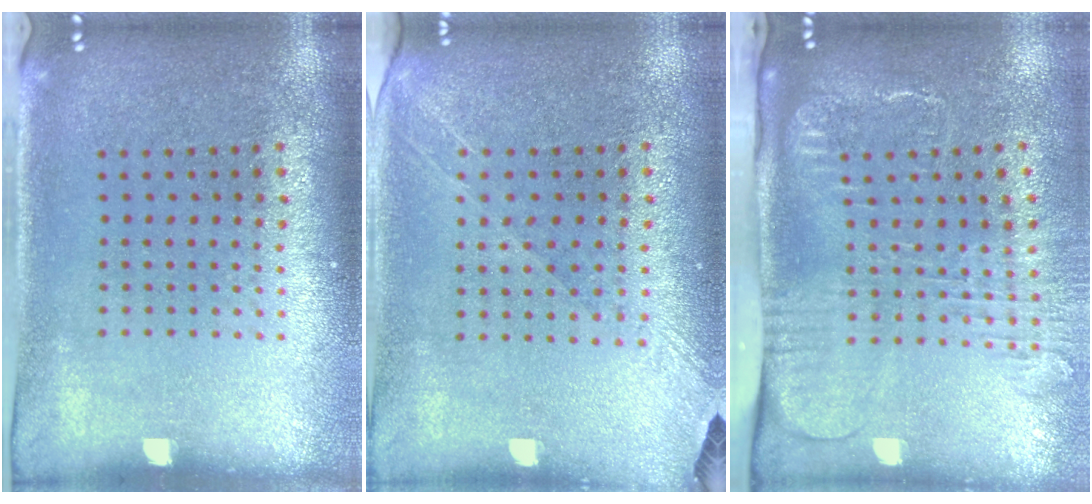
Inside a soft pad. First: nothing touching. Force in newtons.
{"total": 1.3, "press": 1.2, "slide": 0.6}
{"total": 2.6, "press": 2.0, "slide": 1.7}